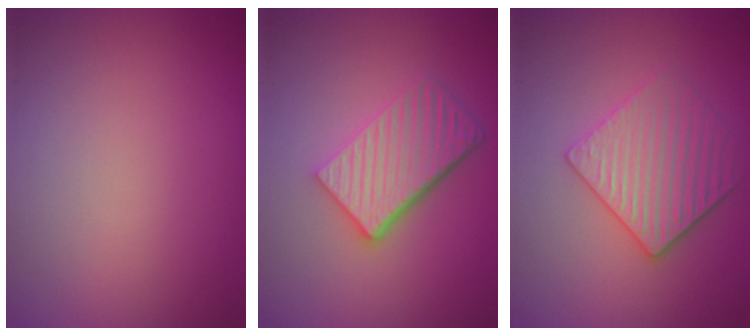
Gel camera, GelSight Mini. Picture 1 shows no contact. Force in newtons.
{"total": 5.4, "press": 3.8, "slide": 3.8}
{"total": 3.6, "press": 3.3, "slide": 1.4}